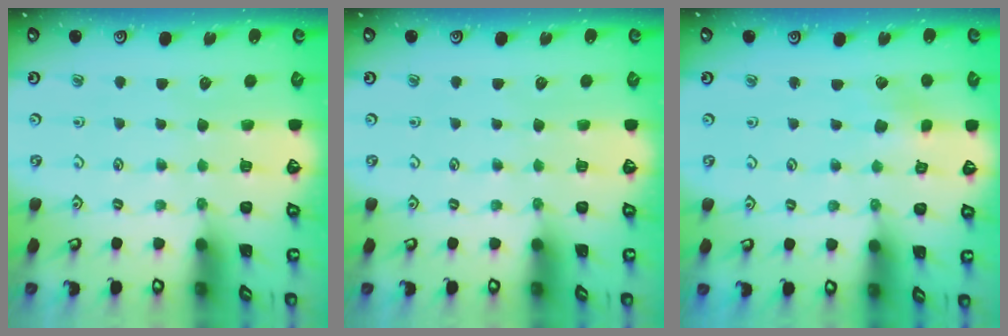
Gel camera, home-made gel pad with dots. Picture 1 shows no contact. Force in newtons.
{"total": 0.0}
{"total": 2.8, "press": 2.8, "slide": 0.4}